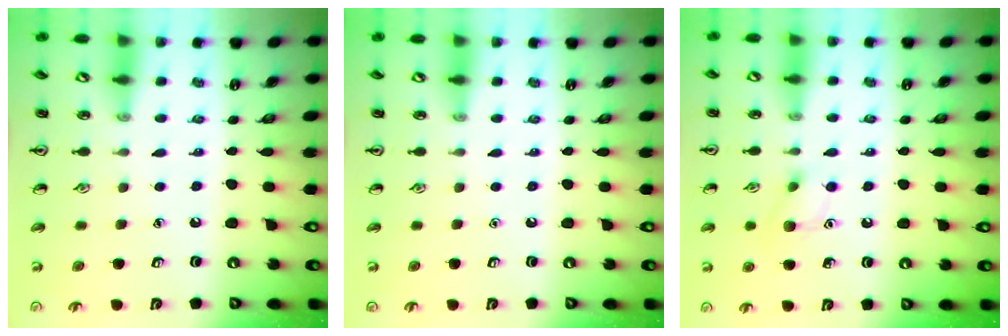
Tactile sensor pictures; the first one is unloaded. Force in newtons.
{"total": 0.0}
{"total": 8.6, "press": 8.5, "slide": 1.0}